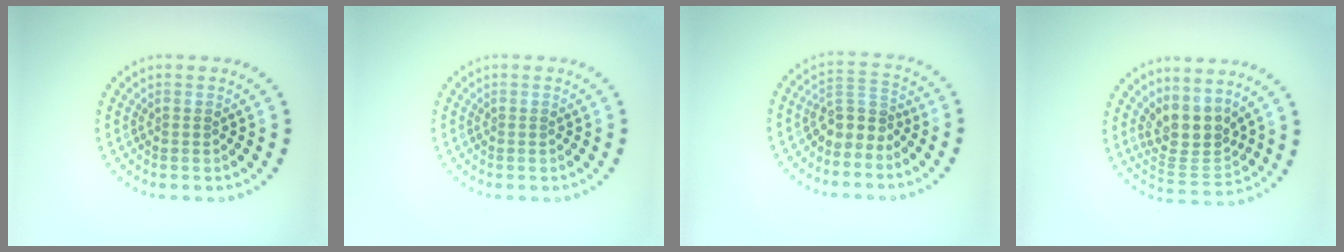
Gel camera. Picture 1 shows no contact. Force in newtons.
{"total": 0.0}
{"total": 2.7, "press": 2.0, "slide": 1.7}
{"total": 3.9, "press": 3.0, "slide": 2.4}